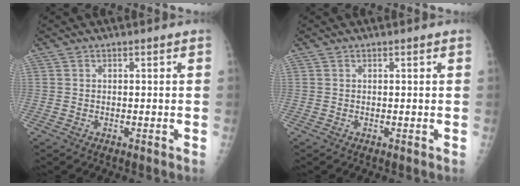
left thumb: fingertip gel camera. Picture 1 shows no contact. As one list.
[{"total": 0.0}]